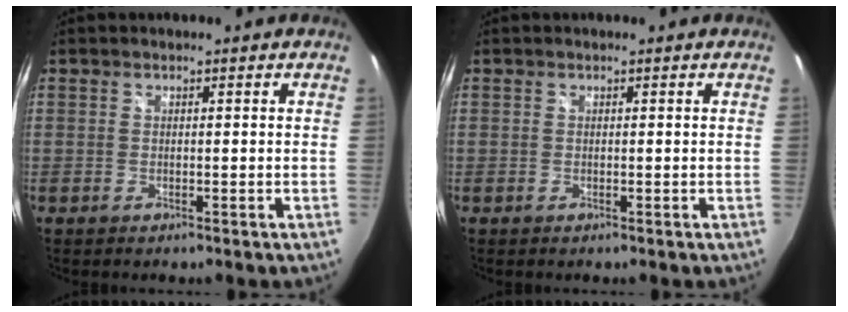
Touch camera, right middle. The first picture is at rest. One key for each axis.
{"total": 0.0}